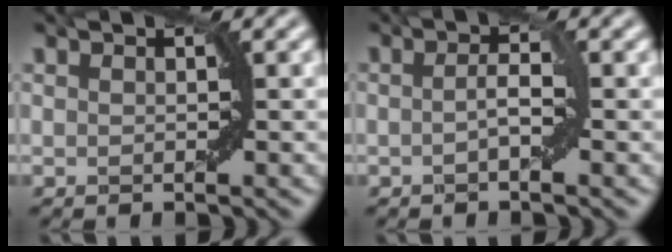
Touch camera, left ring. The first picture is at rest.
{"total": 1.4, "force": [-0.9, -0.1, 1.1], "torque": [-0.026, 0.011, -0.011]}